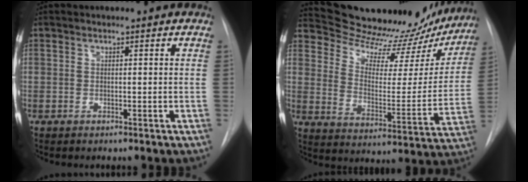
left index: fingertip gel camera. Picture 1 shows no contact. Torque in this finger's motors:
{"motor_torque": [0.88, -1.26, 0.03, -0.01]}